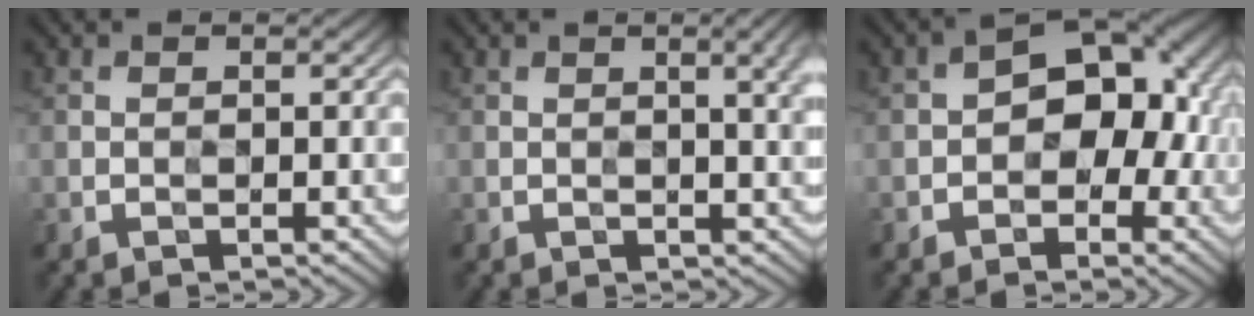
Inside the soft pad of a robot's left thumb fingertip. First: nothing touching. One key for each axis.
{"total": 3.9, "fx": 1.3, "fy": 1.0, "fz": 3.6, "tx": -0.047, "ty": 0.006, "tz": 0.019}
{"total": 8.3, "fx": -0.6, "fy": 5.6, "fz": 6.1, "tx": -0.061, "ty": 0.011, "tz": -0.025}